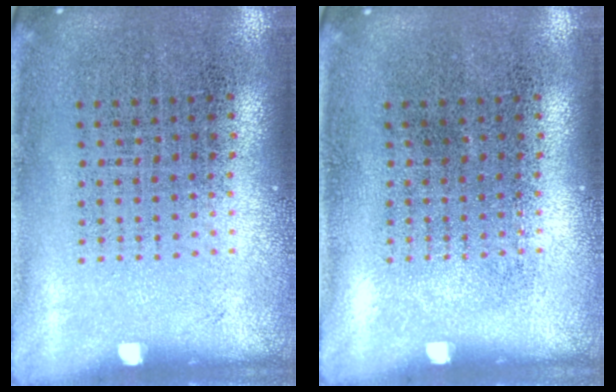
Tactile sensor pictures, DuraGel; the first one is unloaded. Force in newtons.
{"total": 0.0}